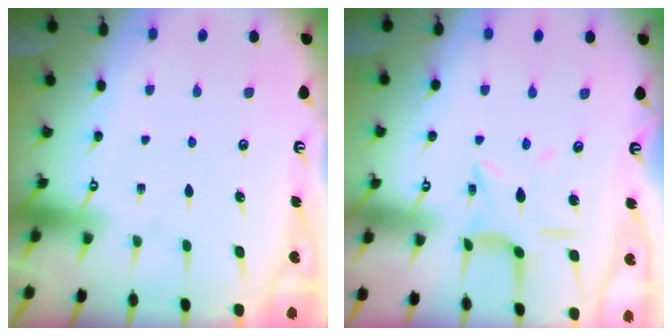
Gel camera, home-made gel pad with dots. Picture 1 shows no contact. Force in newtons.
{"total": 8.4, "press": 8.4, "slide": 0.6}